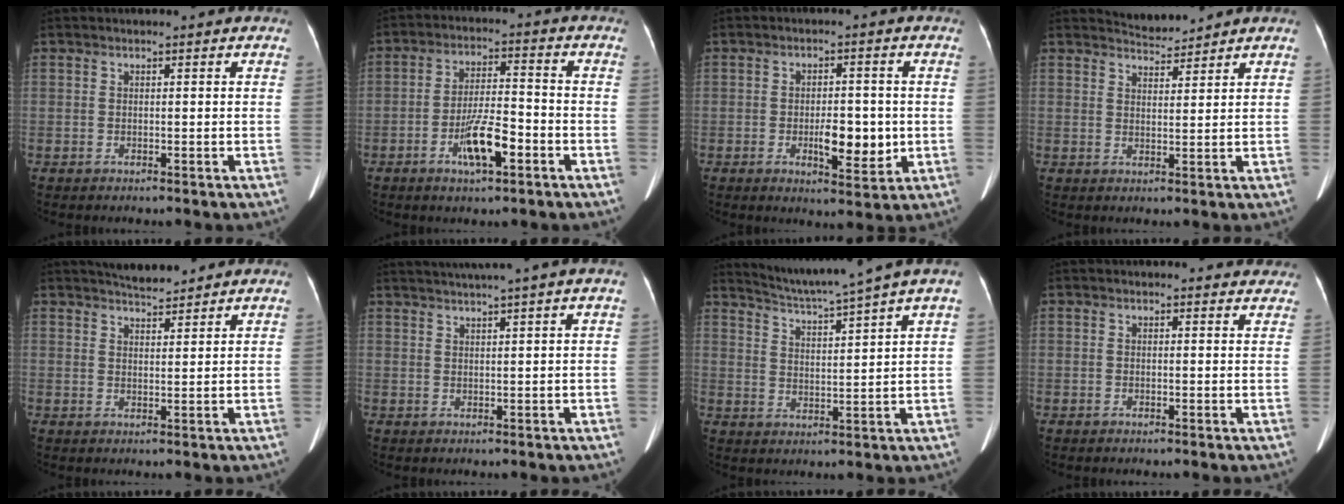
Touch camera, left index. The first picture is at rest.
{"total": 7.8, "force": [-3.5, 1.8, 6.8], "torque": [-0.134, 0.001, -0.059]}
{"total": 6.6, "force": [-1.2, 2.5, 5.9], "torque": [-0.091, -0.006, -0.012]}
{"total": 3.0, "force": [3.0, -0.1, -0.4], "torque": [0.000, 0.001, 0.058]}
{"total": 4.3, "force": [4.1, 0.5, 1.2], "torque": [-0.021, 0.011, 0.070]}
{"total": 6.2, "force": [4.9, -1.7, 3.4], "torque": [-0.046, 0.019, 0.070]}
{"total": 8.7, "force": [7.6, -2.4, 3.6], "torque": [-0.067, -0.009, 0.129]}
{"total": 2.6, "force": [2.4, 1.1, 0.1], "torque": [0.005, -0.008, 0.005]}